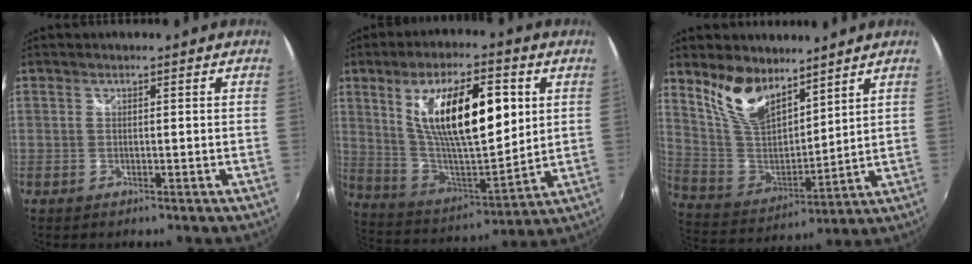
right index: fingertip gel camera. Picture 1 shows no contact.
{"total": 21.0, "force": [6.4, 7.7, 18.5], "torque": [-0.315, -0.001, 0.121]}
{"total": 13.5, "force": [9.4, 6.3, 7.4], "torque": [-0.150, 0.004, 0.193]}